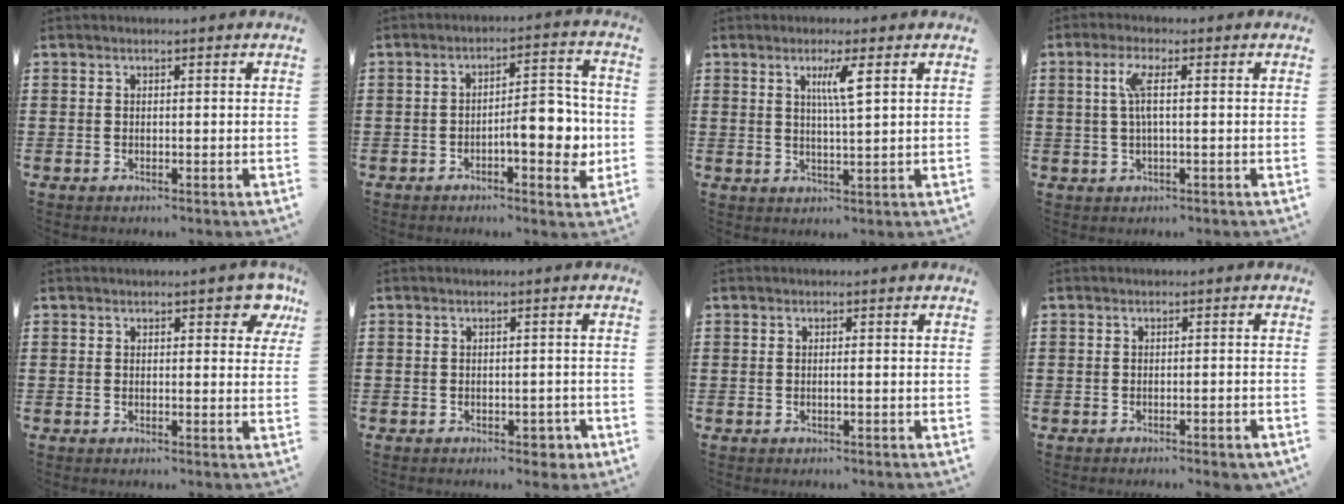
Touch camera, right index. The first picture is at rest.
{"total": 7.9, "force": [-1.8, 3.1, 7.0], "torque": [-0.078, -0.005, -0.039]}
{"total": 4.0, "force": [1.6, 0.0, 3.6], "torque": [-0.077, -0.003, 0.024]}
{"total": 3.9, "force": [0.5, 0.5, 3.8], "torque": [-0.090, -0.005, 0.002]}
{"total": 3.4, "force": [1.9, 1.5, 2.4], "torque": [-0.022, -0.001, 0.027]}
{"total": 2.2, "force": [-1.5, 1.2, 1.1], "torque": [-0.021, 0.002, -0.030]}
{"total": 0.6, "force": [-0.2, -0.1, 0.5], "torque": [-0.008, -0.005, -0.003]}
{"total": 1.1, "force": [-0.9, 0.0, 0.6], "torque": [-0.012, -0.001, -0.017]}